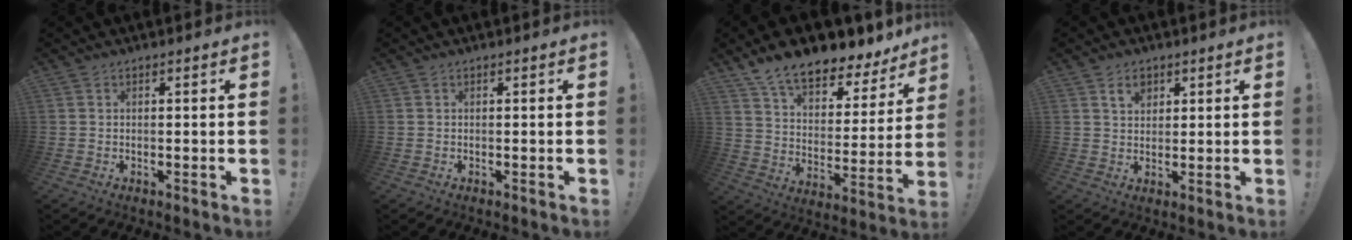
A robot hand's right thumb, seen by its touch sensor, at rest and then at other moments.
{"total": 0.0}
{"total": 13.8, "force": [11.4, 5.0, 5.9], "torque": [-0.108, -0.089, 0.200]}
{"total": 4.9, "force": [2.6, 3.4, 2.3], "torque": [-0.029, -0.004, 0.044]}